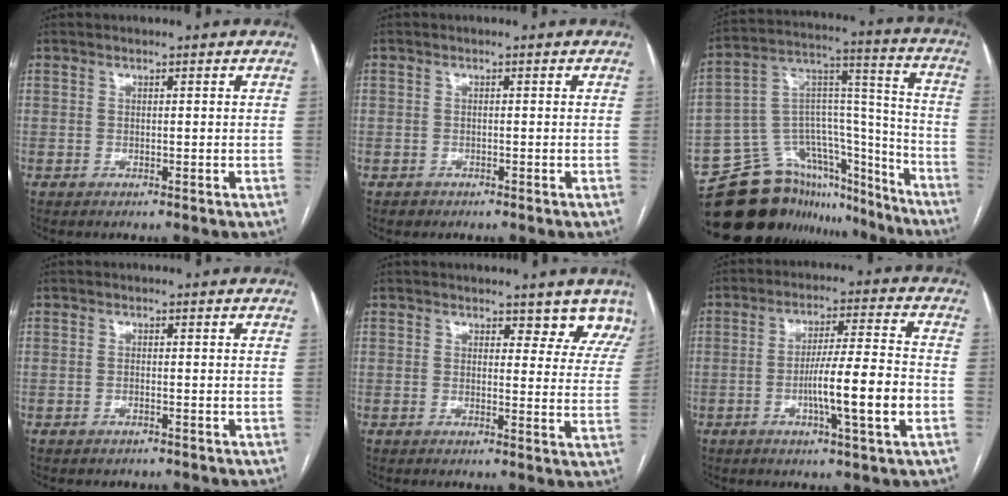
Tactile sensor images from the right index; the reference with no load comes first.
{"total": 1.4, "force": [-0.8, 1.1, -0.1], "torque": [-0.003, 0.005, -0.015]}
{"total": 23.7, "force": [-19.7, 10.6, 7.9], "torque": [-0.116, 0.071, -0.297]}
{"total": 0.7, "force": [-0.6, 0.4, 0.3], "torque": [-0.010, -0.001, -0.006]}
{"total": 6.6, "force": [5.9, 2.8, 1.2], "torque": [0.020, -0.017, 0.041]}
{"total": 11.1, "force": [-3.0, -0.1, 10.6], "torque": [-0.177, 0.001, -0.053]}